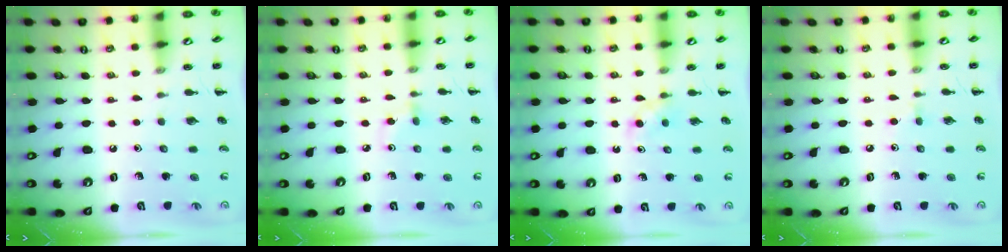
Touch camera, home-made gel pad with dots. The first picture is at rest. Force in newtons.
{"total": 2.9, "press": 2.6, "slide": 1.2}
{"total": 3.3, "press": 3.1, "slide": 0.9}
{"total": 3.8, "press": 3.5, "slide": 1.4}